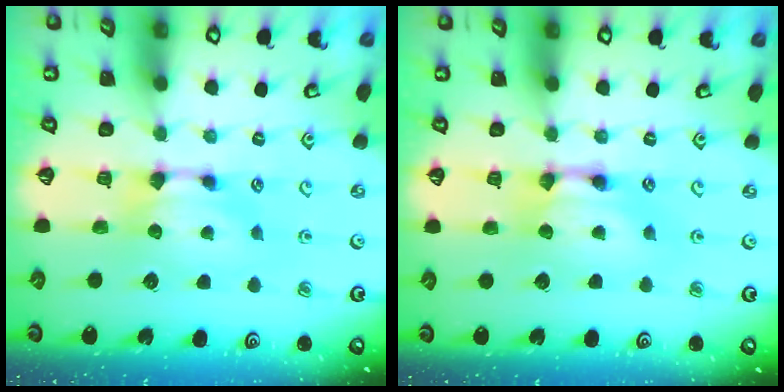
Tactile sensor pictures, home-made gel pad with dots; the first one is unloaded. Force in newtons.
{"total": 2.5, "press": 2.5, "slide": 0.1}